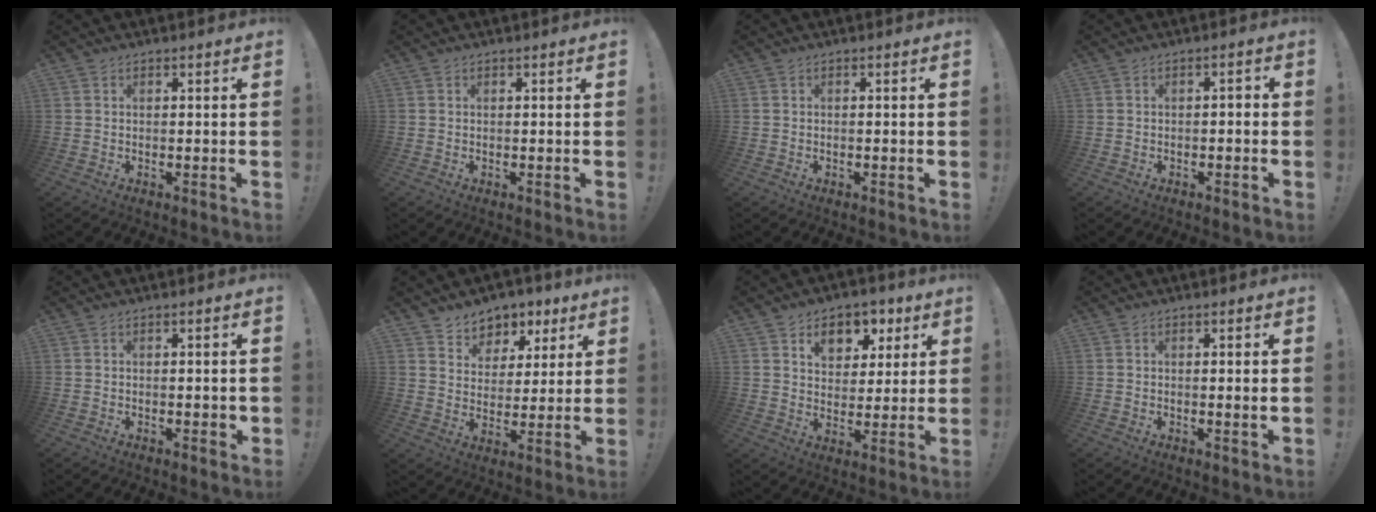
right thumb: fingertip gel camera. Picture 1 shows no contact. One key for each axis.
{"total": 0.0}
{"total": 0.0}
{"total": 1.7, "fx": -1.3, "fy": 0.5, "fz": 1.0, "tx": -0.020, "ty": 0.007, "tz": -0.024}
{"total": 1.7, "fx": -0.2, "fy": 0.5, "fz": 1.6, "tx": -0.022, "ty": 0.002, "tz": -0.003}
{"total": 6.8, "fx": 4.3, "fy": 5.3, "fz": 0.5, "tx": -0.008, "ty": -0.037, "tz": 0.085}
{"total": 9.6, "fx": 5.1, "fy": 6.8, "fz": 4.5, "tx": -0.051, "ty": -0.029, "tz": 0.093}
{"total": 2.0, "fx": 0.5, "fy": -0.2, "fz": 1.9, "tx": -0.031, "ty": -0.003, "tz": 0.007}